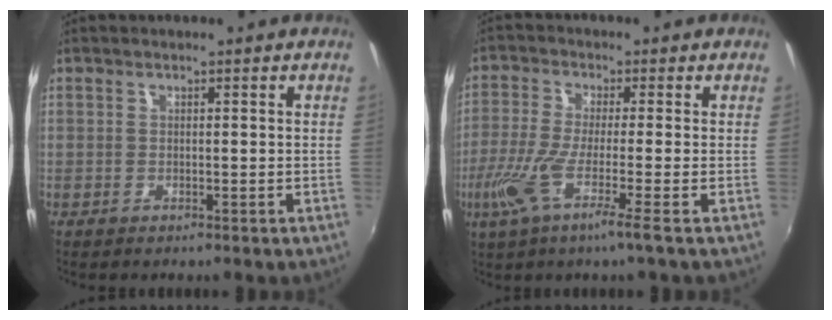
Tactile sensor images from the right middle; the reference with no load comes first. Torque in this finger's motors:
{"motor_torque": [1.20, -0.94, 0.72, 0.17]}